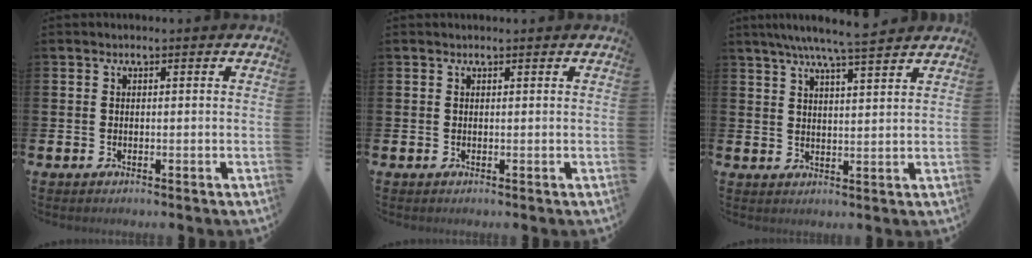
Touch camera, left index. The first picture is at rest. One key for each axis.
{"total": 0.0}
{"total": 6.7, "fx": 6.1, "fy": -0.1, "fz": 2.7, "tx": -0.058, "ty": -0.026, "tz": 0.106}